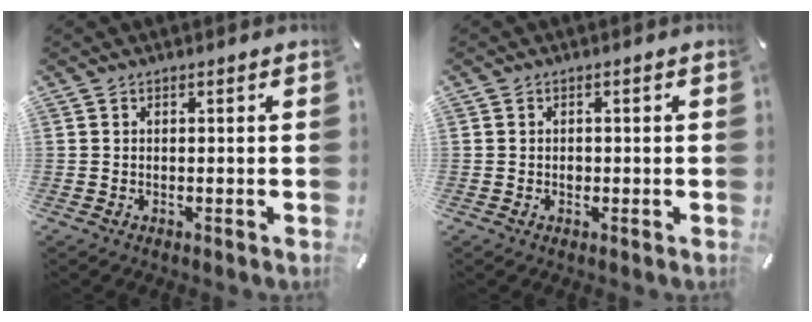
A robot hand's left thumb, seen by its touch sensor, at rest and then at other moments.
{"total": 1.1, "force": [0.0, 1.0, 0.5], "torque": [-0.010, 0.004, -0.002]}